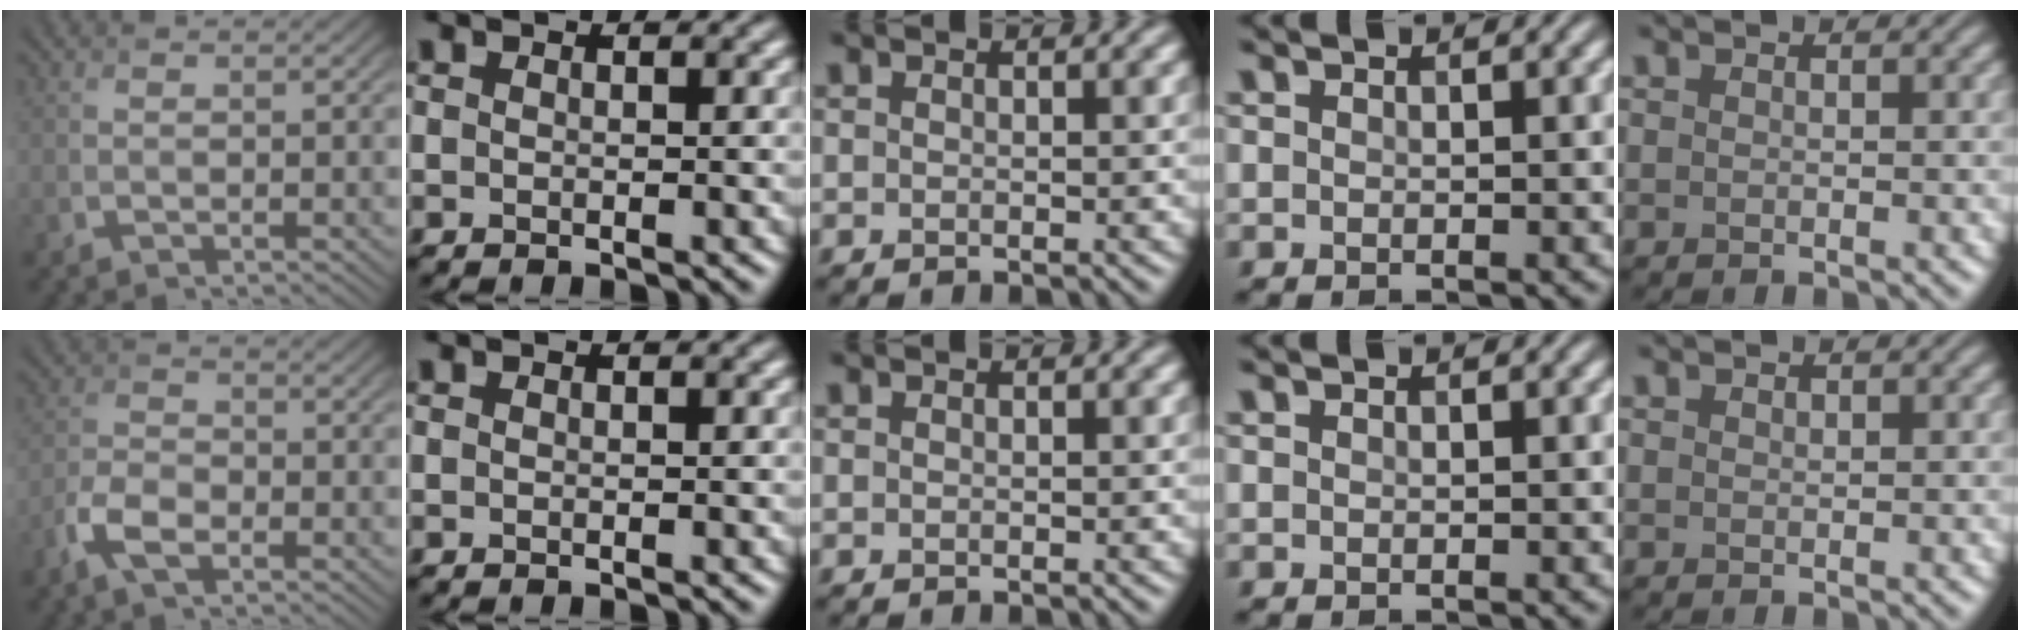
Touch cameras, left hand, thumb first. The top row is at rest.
{"thumb": {"total": 4.5, "force": [-2.6, 2.2, 3.0], "torque": [-0.068, -0.002, -0.062]}}